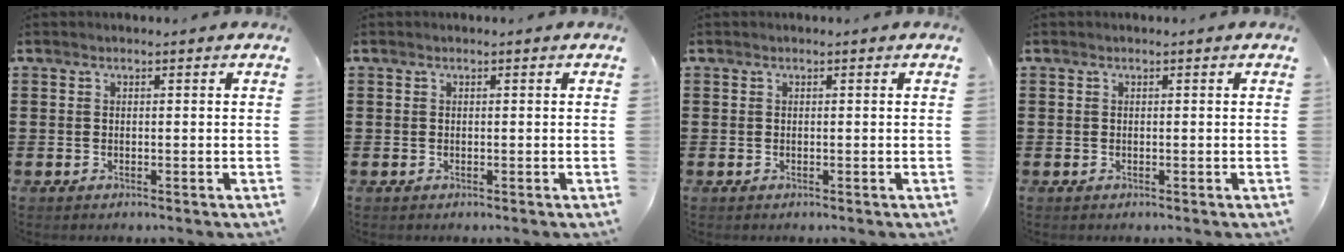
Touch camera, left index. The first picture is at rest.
{"total": 0.0}
{"total": 0.0}
{"total": 0.0}